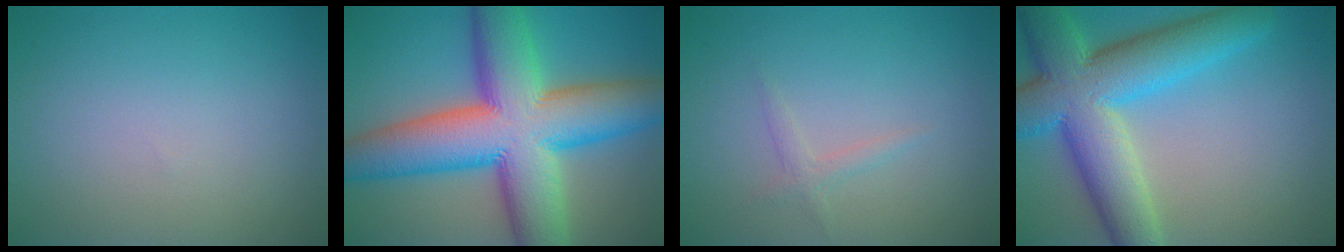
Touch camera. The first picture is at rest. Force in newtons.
{"total": 15.7, "press": 15.7, "slide": 0.5}
{"total": 1.2, "press": 1.2, "slide": 0.1}
{"total": 11.2, "press": 11.2, "slide": 0.4}